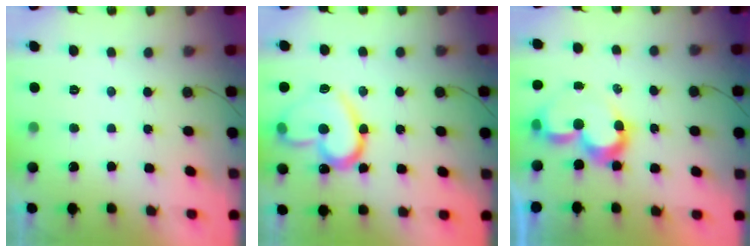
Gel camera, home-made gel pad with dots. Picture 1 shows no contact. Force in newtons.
{"total": 17.2, "press": 17.2, "slide": 1.2}
{"total": 8.4, "press": 8.3, "slide": 0.6}